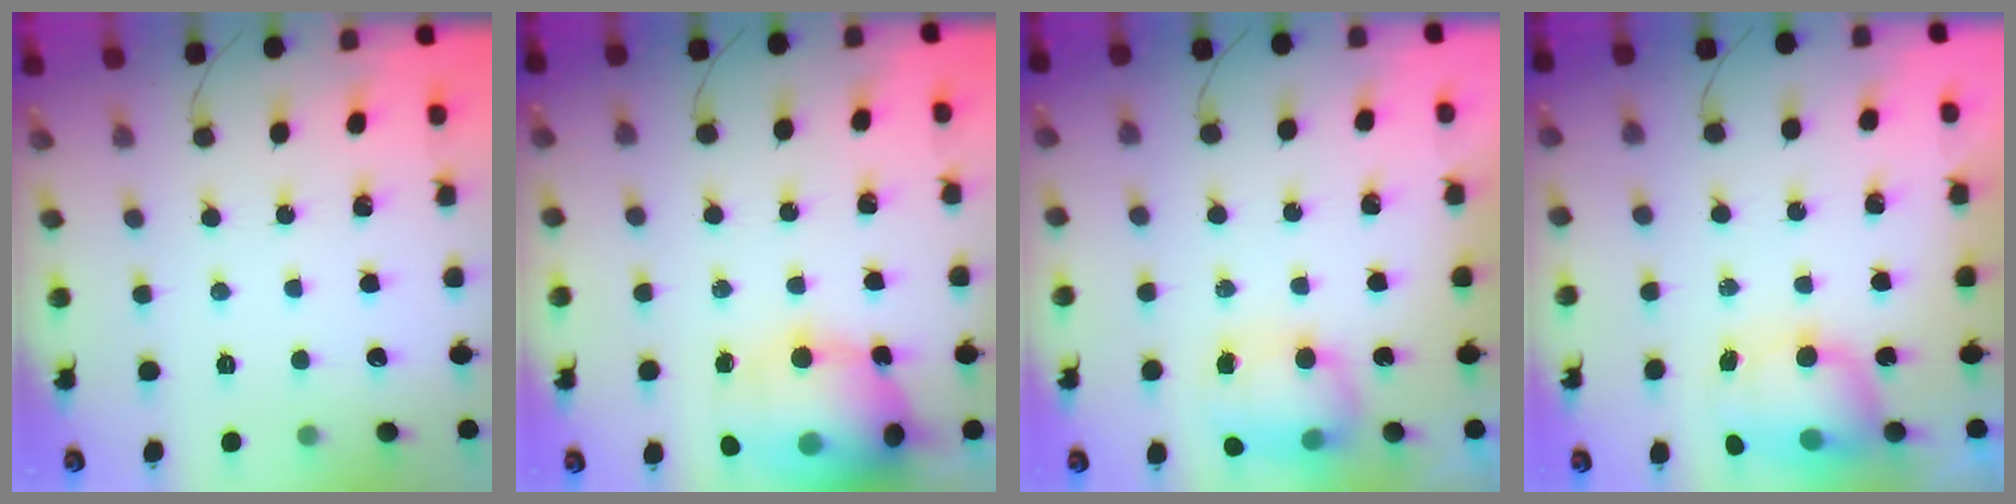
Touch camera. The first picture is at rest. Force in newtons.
{"total": 18.8, "press": 18.5, "slide": 3.3}
{"total": 7.7, "press": 7.6, "slide": 1.1}
{"total": 7.9, "press": 7.8, "slide": 1.4}